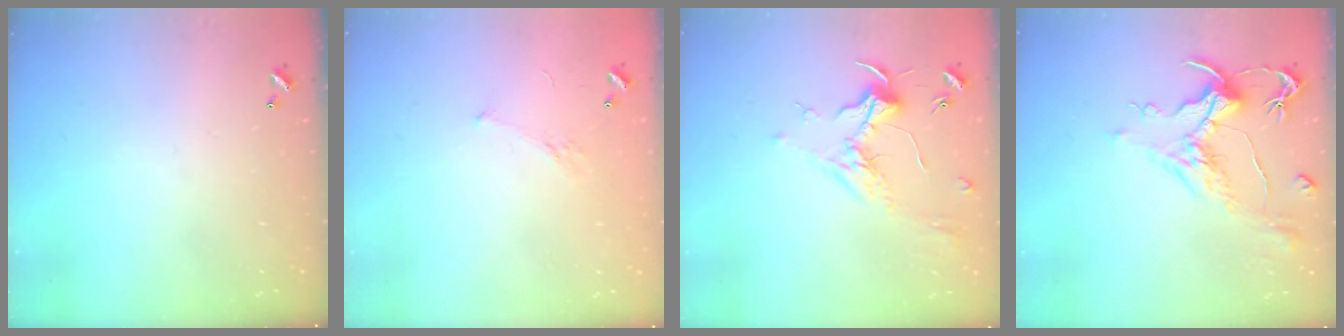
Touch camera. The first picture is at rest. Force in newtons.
{"total": 5.0, "press": 4.9, "slide": 0.8}
{"total": 1.8, "press": 1.7, "slide": 0.6}
{"total": 1.6, "press": 0.8, "slide": 1.5}